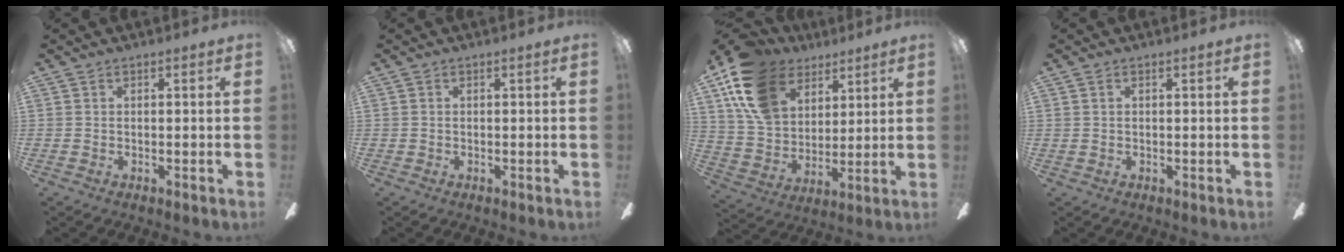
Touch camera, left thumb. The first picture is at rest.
{"total": 0.0}
{"total": 17.2, "force": [9.9, 11.4, 8.4], "torque": [-0.191, -0.032, 0.192]}
{"total": 0.6, "force": [0.2, 0.4, 0.4], "torque": [-0.009, 0.005, 0.003]}